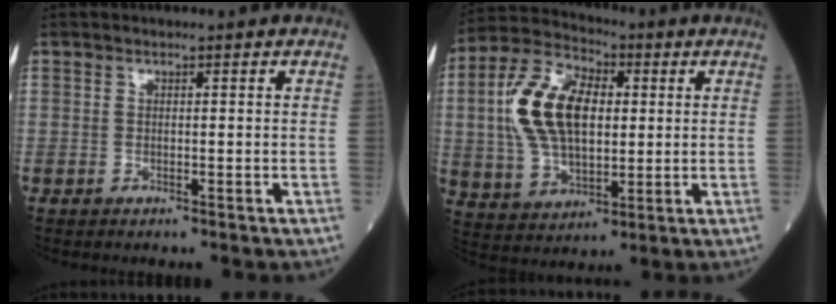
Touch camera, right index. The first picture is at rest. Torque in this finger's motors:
{"motor_torque": [1.97, 0.17, 0.47, 0.11]}